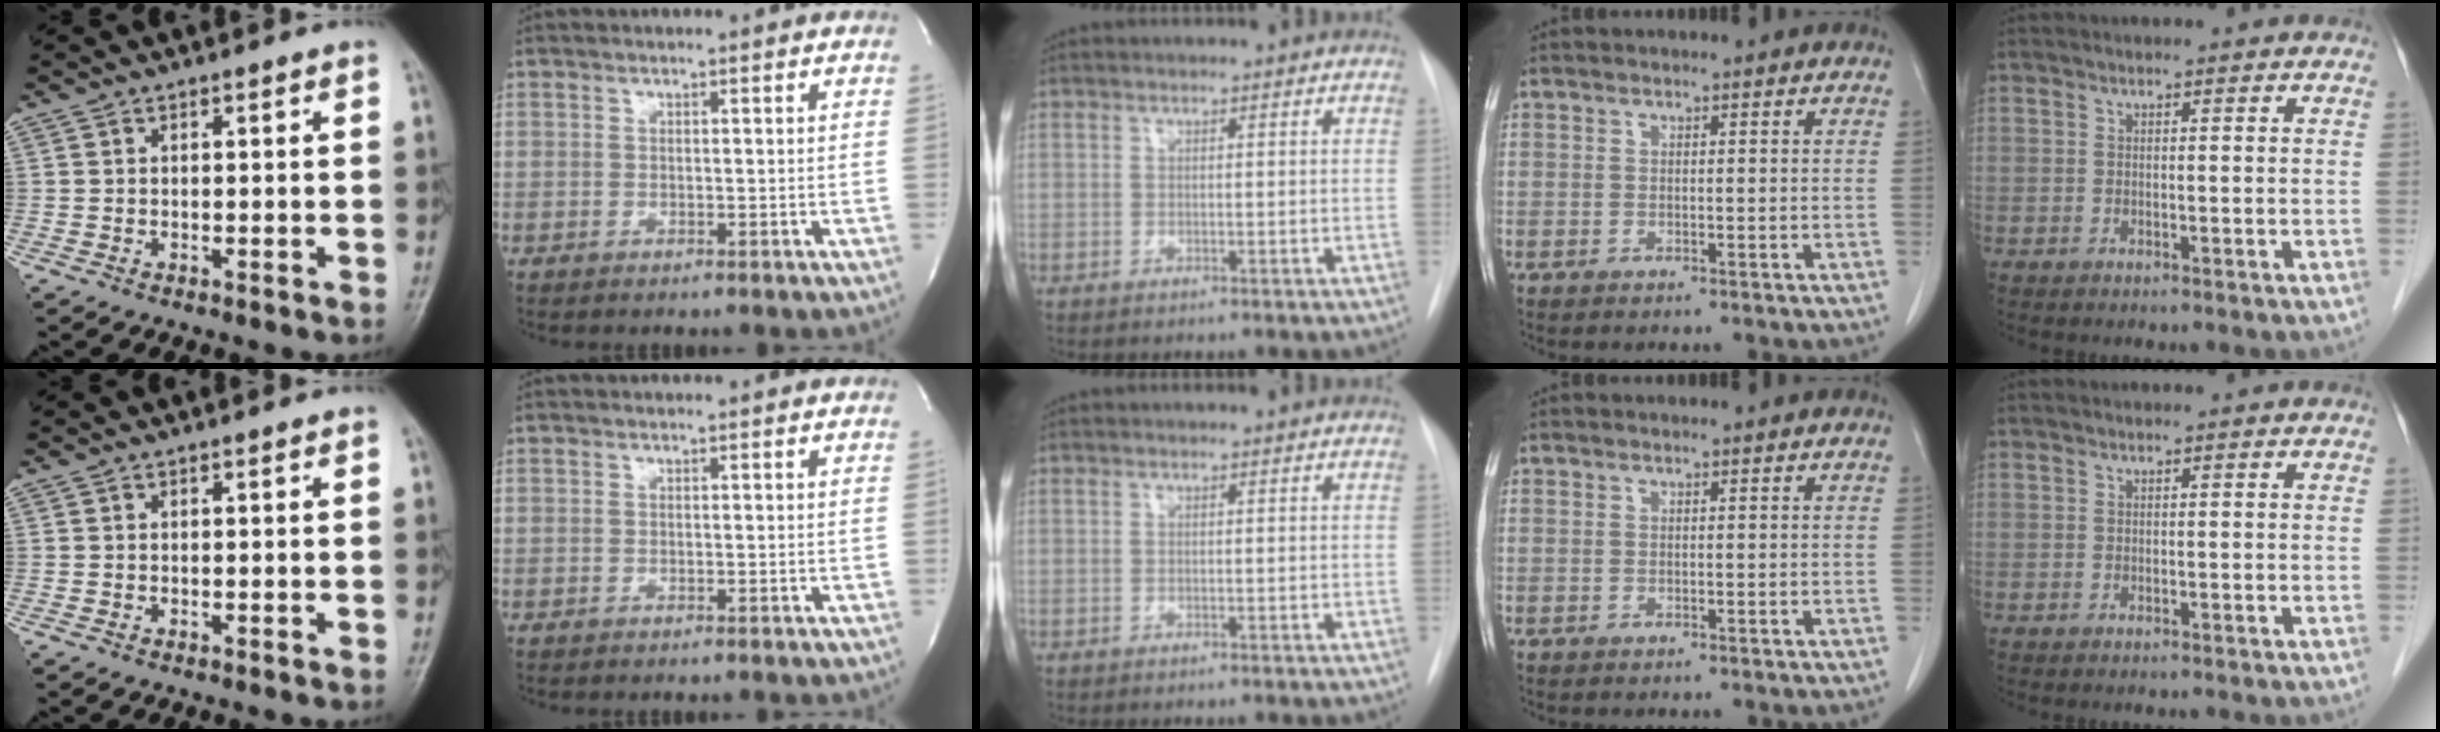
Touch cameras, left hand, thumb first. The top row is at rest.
{}